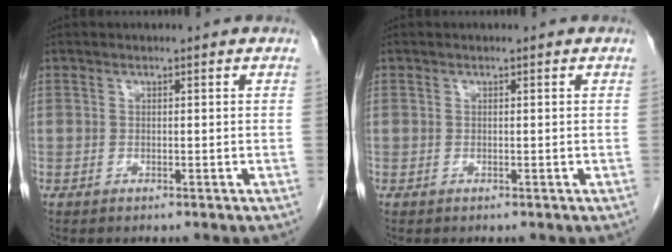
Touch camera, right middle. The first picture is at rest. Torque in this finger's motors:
{"motor_torque": [0.00, 0.00, 0.00, 0.00]}